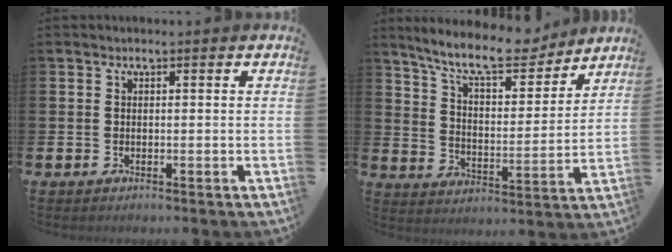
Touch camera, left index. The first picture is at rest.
{"total": 10.8, "force": [9.7, 2.4, 4.1], "torque": [-0.102, -0.058, 0.170]}